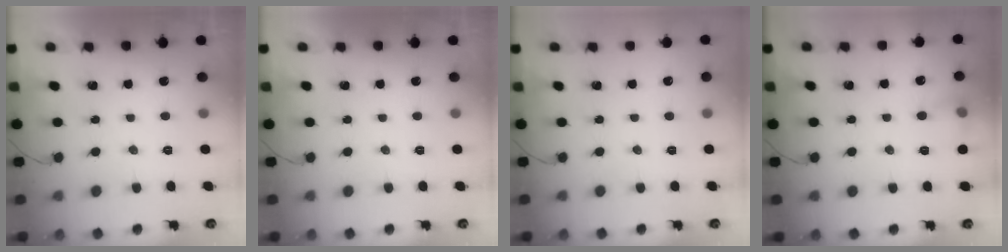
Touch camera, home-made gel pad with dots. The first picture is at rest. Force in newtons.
{"total": 0.0}
{"total": 0.0}
{"total": 7.7, "press": 7.6, "slide": 1.1}